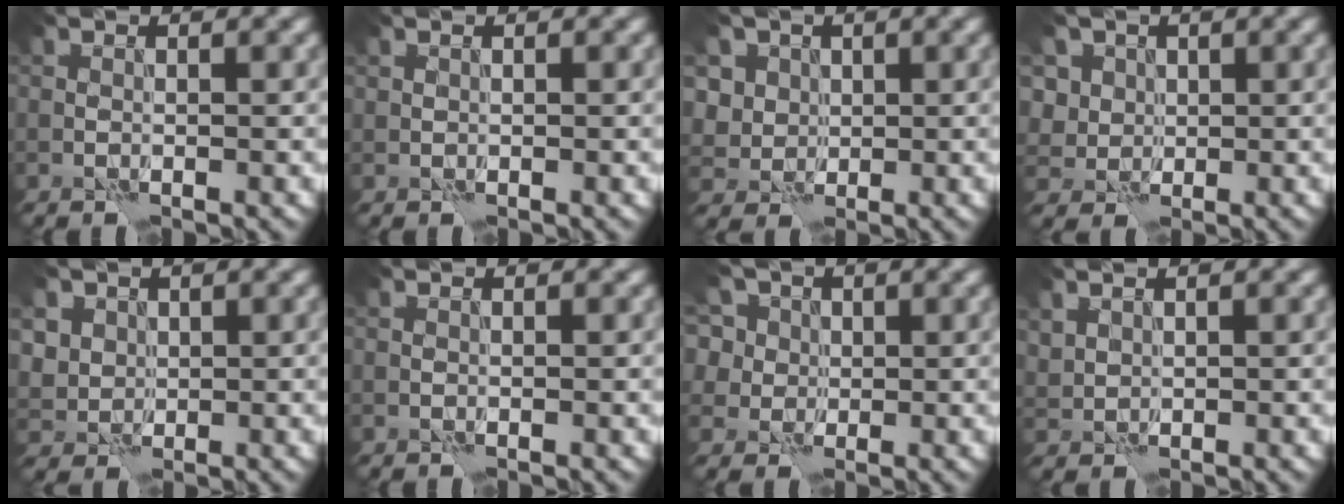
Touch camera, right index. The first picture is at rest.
{"total": 0.0}
{"total": 5.1, "force": [2.1, 4.3, 1.8], "torque": [-0.045, 0.006, 0.032]}
{"total": 5.1, "force": [2.3, 4.2, 1.8], "torque": [-0.043, 0.007, 0.034]}
{"total": 4.1, "force": [1.8, 3.4, 1.3], "torque": [-0.042, 0.005, 0.036]}
{"total": 0.0}
{"total": 9.1, "force": [4.5, 6.7, 4.2], "torque": [-0.083, 0.026, 0.044]}
{"total": 1.2, "force": [0.9, 0.7, 0.3], "torque": [-0.010, 0.001, 0.024]}